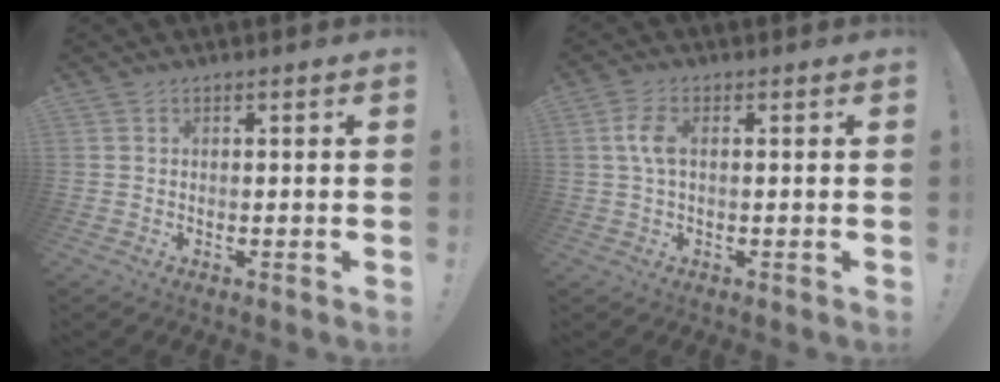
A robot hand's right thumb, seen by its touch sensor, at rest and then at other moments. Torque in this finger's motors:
{"motor_torque": [0.05, 0.09, 0.59, -0.47, 0.25]}